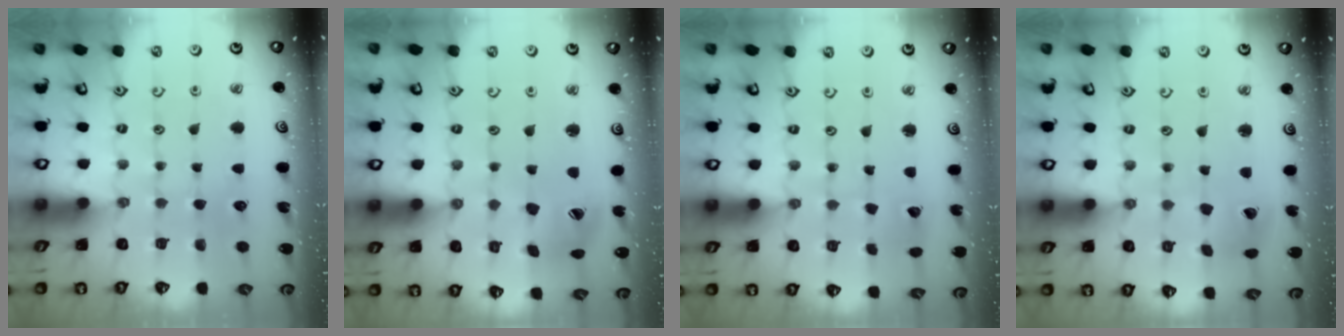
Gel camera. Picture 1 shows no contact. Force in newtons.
{"total": 10.8, "press": 10.8, "slide": 1.2}
{"total": 3.8, "press": 3.8, "slide": 0.4}
{"total": 5.0, "press": 4.9, "slide": 0.9}